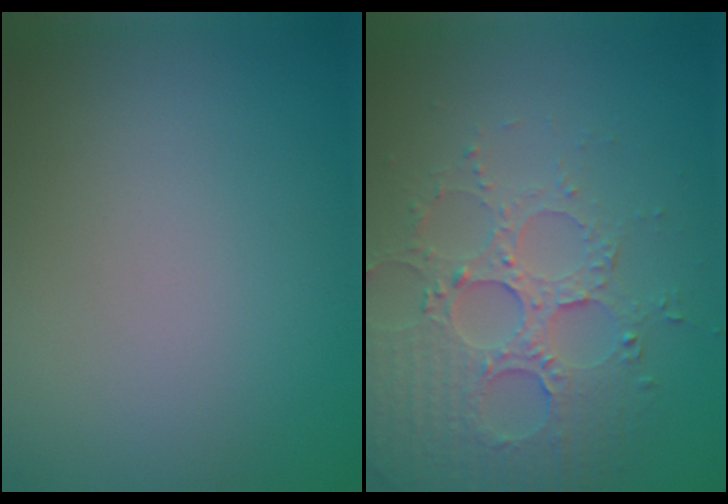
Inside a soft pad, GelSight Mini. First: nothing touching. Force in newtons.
{"total": 5.1, "press": 3.9, "slide": 3.3}